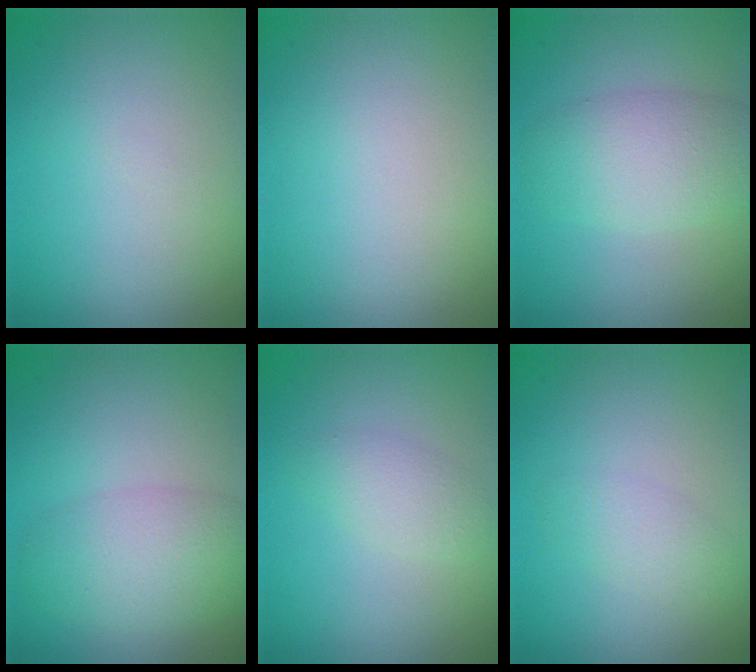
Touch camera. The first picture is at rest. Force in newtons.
{"total": 0.0}
{"total": 4.4, "press": 4.3, "slide": 0.2}
{"total": 4.5, "press": 4.5, "slide": 0.1}
{"total": 1.9, "press": 1.9, "slide": 0.1}
{"total": 1.7, "press": 1.7, "slide": 0.1}